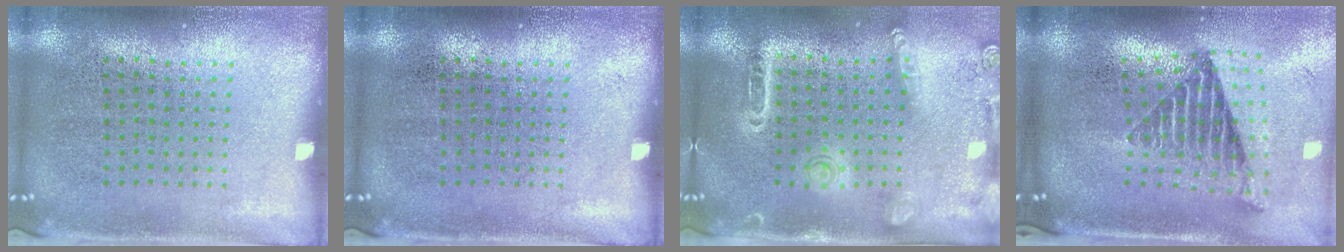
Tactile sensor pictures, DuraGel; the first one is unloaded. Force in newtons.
{"total": 0.0}
{"total": 1.6, "press": 1.5, "slide": 0.4}
{"total": 2.6, "press": 1.7, "slide": 1.9}